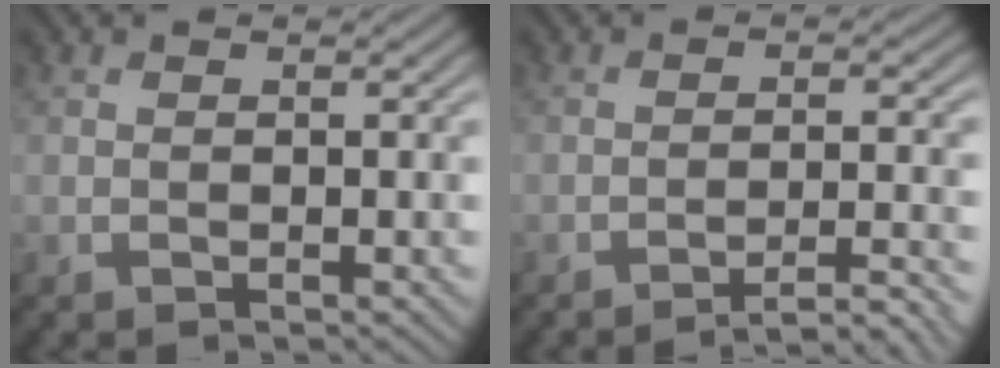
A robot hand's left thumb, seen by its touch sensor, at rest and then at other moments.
{"total": 4.2, "force": [-3.2, 0.3, 2.7], "torque": [-0.038, 0.015, -0.062]}